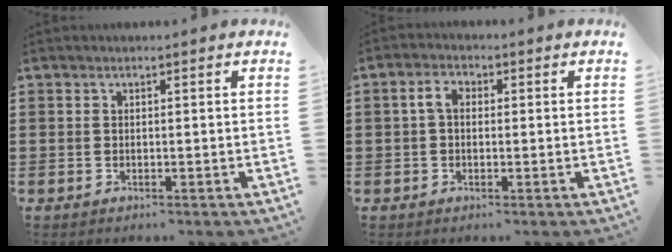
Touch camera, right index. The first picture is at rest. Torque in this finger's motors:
{"motor_torque": [0.48, -0.29, 0.18, 0.07]}